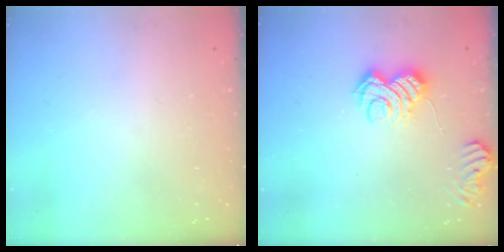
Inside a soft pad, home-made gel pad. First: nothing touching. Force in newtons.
{"total": 6.9, "press": 6.9, "slide": 0.3}